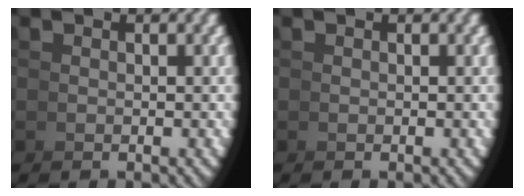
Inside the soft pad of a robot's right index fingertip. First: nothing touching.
{"total": 0.0}